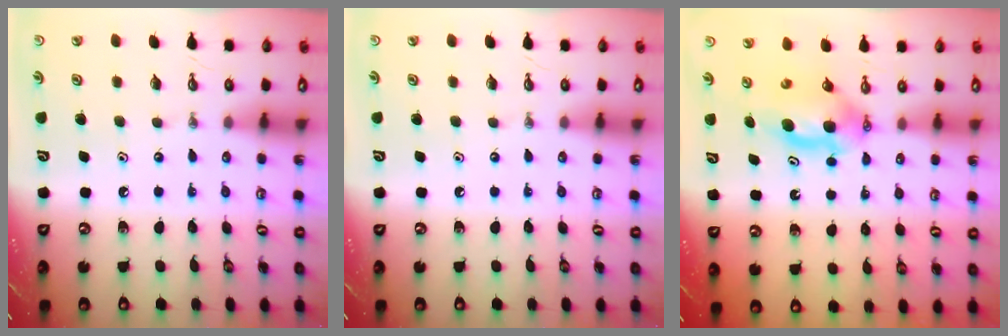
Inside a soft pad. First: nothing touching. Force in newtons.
{"total": 0.0}
{"total": 6.8, "press": 5.9, "slide": 3.2}